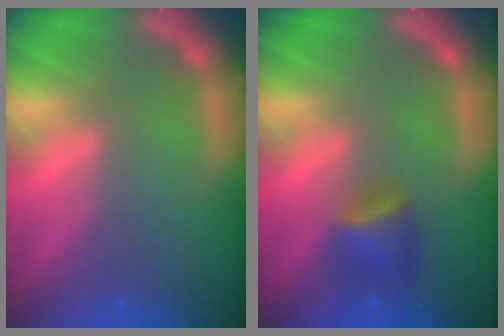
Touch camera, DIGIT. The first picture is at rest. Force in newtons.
{"total": 2.9}